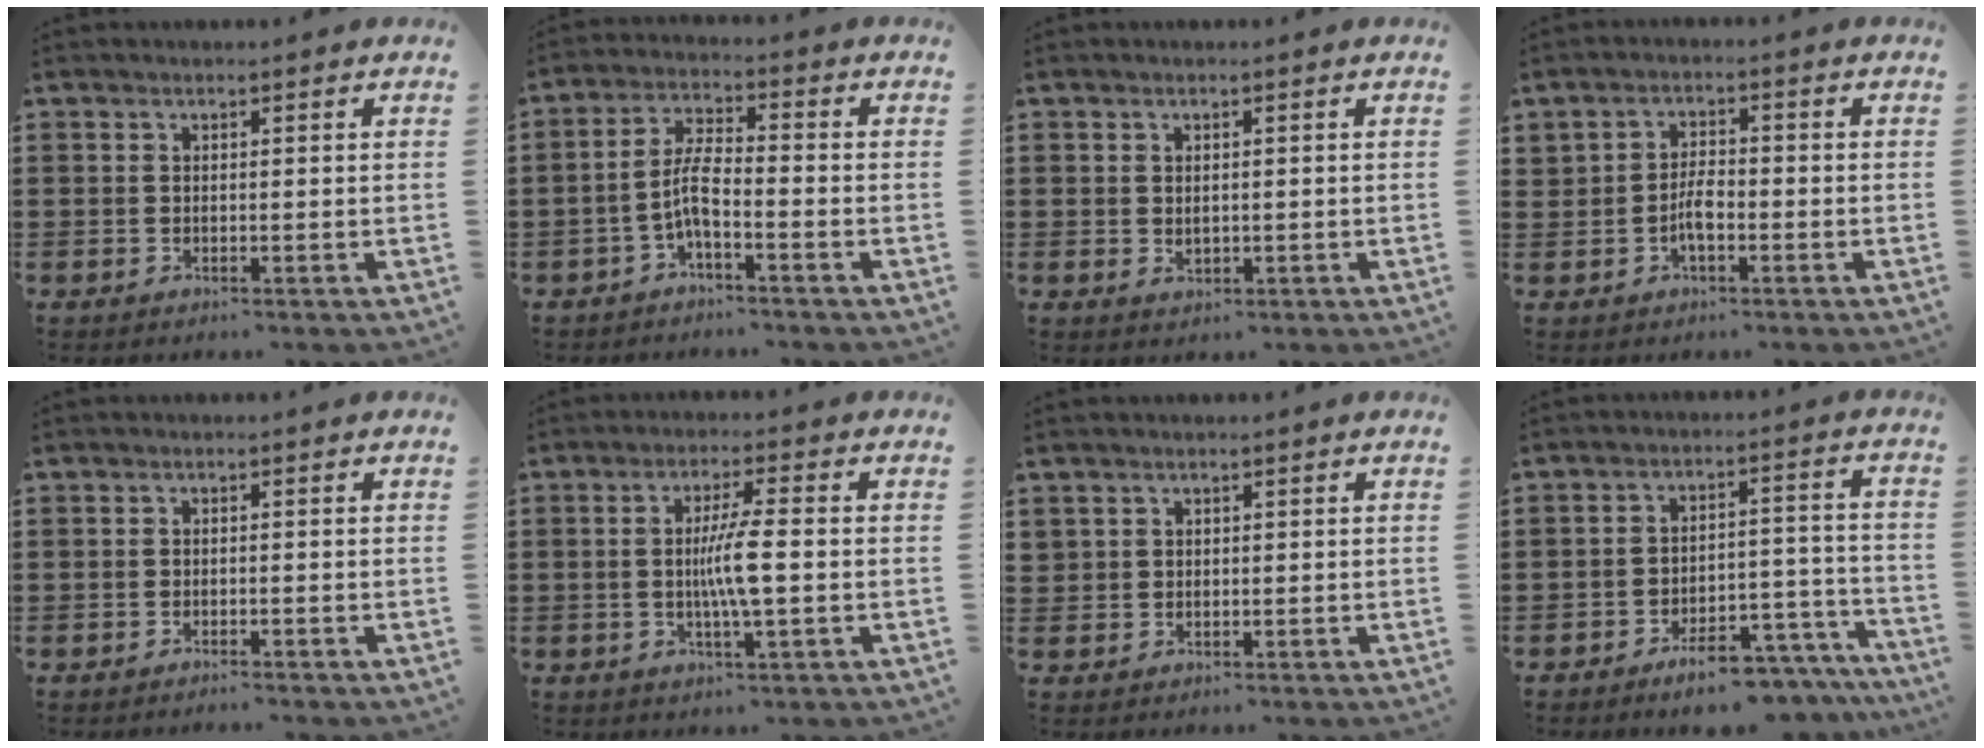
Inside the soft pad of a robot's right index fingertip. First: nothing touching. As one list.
[{"total": 5.4, "force": [-2.3, 1.2, 4.7], "torque": [-0.110, -0.005, -0.052]}, {"total": 1.1, "force": [0.2, 0.8, 0.6], "torque": [-0.014, 0.003, 0.003]}, {"total": 3.2, "force": [-1.1, 1.5, 2.6], "torque": [-0.057, -0.001, -0.022]}, {"total": 0.8, "force": [-0.8, 0.0, 0.0], "torque": [-0.003, -0.002, -0.016]}, {"total": 6.0, "force": [-0.6, 0.4, 6.0], "torque": [-0.112, -0.007, -0.016]}, {"total": 1.0, "force": [0.7, 0.6, 0.1], "torque": [-0.006, -0.002, 0.016]}, {"total": 7.7, "force": [-6.7, 2.0, 3.0], "torque": [-0.036, 0.030, -0.121]}]